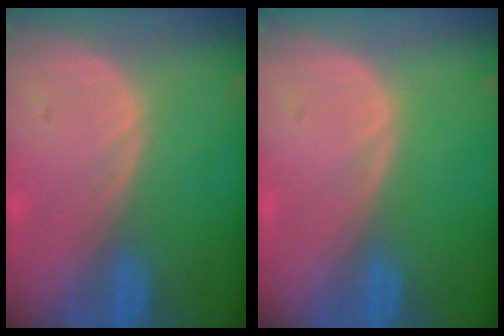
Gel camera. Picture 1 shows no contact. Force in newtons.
{"total": 0.0}